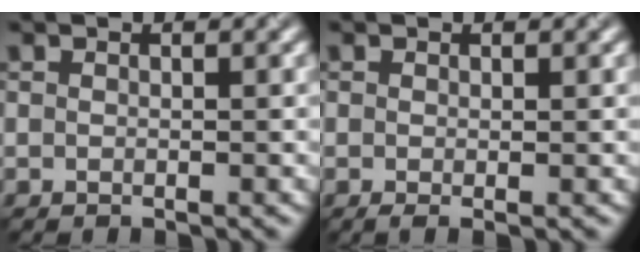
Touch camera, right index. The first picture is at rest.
{"total": 0.7, "force": [-0.1, 0.1, 0.7], "torque": [-0.009, -0.006, -0.002]}